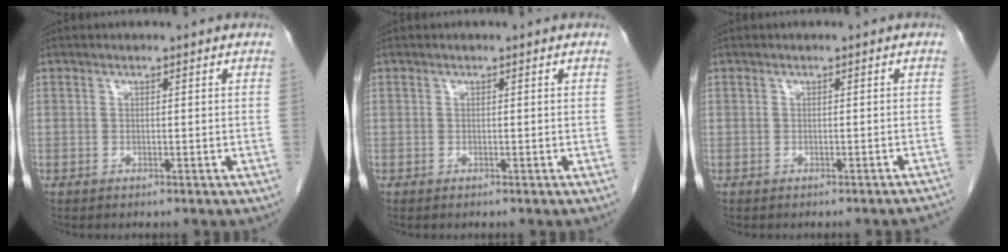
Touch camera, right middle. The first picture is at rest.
{"total": 0.0}
{"total": 3.0, "force": [-2.9, 0.2, 0.7], "torque": [-0.003, -0.009, -0.030]}